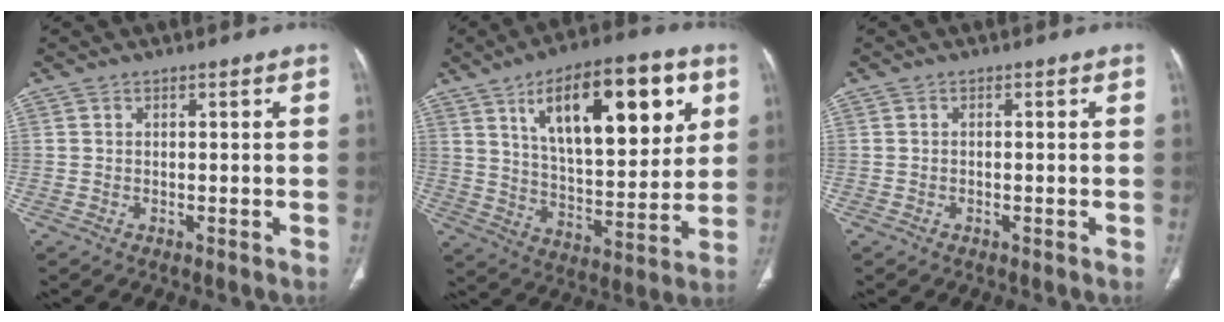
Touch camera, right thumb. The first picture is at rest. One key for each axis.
{"total": 23.9, "fx": 9.9, "fy": 9.8, "fz": 19.5, "tx": -0.256, "ty": -0.032, "tz": 0.164}
{"total": 0.0}